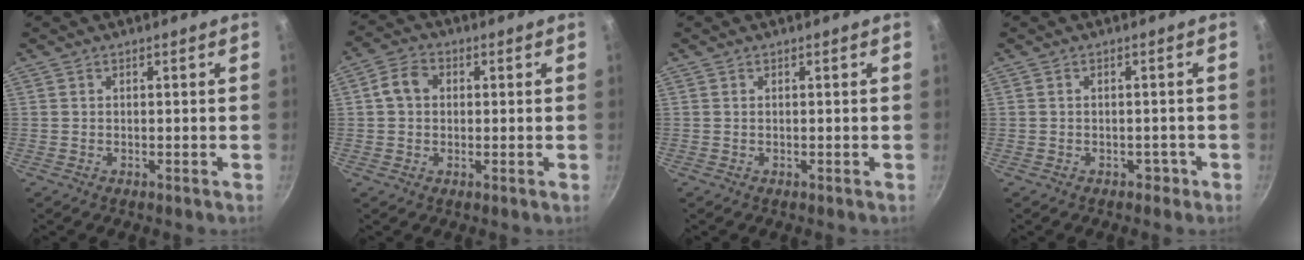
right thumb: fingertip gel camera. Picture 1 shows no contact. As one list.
[{"total": 5.3, "force": [0.7, 4.3, 3.1], "torque": [-0.042, 0.015, 0.002]}, {"total": 0.0}, {"total": 1.7, "force": [-0.9, 1.3, 0.6], "torque": [0.013, 0.019, -0.002]}]